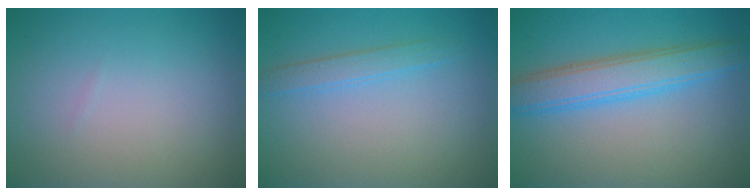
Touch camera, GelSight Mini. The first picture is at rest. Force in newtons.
{"total": 1.7, "press": 1.7, "slide": 0.0}
{"total": 4.9, "press": 4.9, "slide": 0.1}